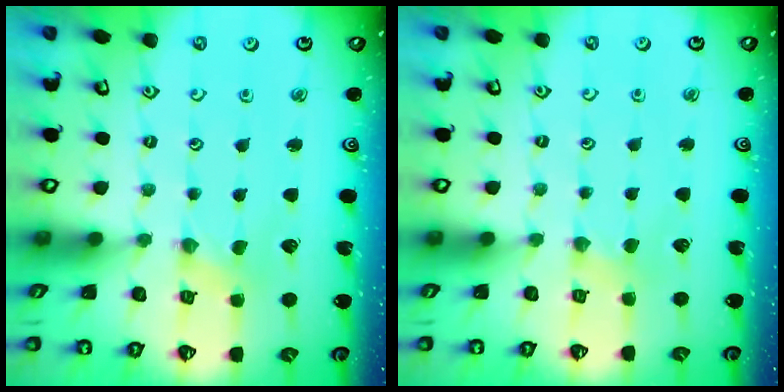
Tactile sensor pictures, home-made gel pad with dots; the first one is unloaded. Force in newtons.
{"total": 1.6, "press": 1.5, "slide": 0.4}